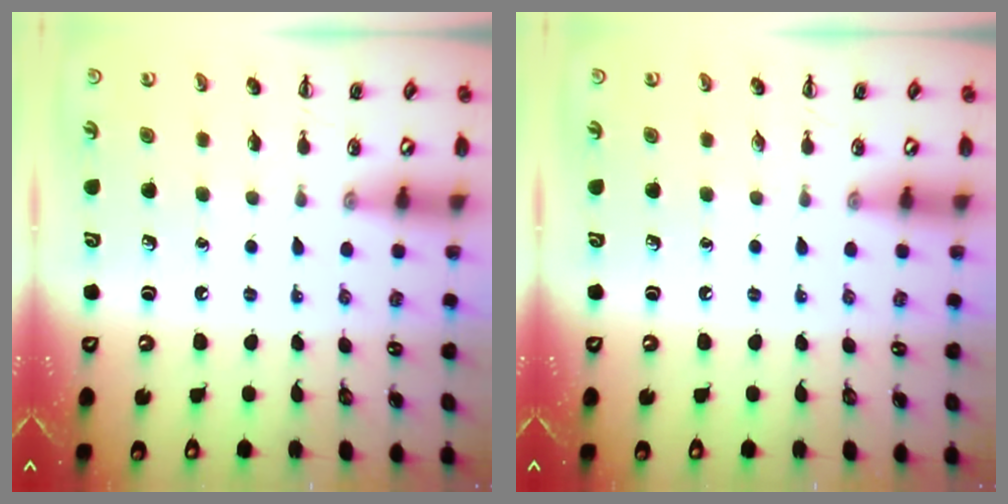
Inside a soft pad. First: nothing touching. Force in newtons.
{"total": 0.0}